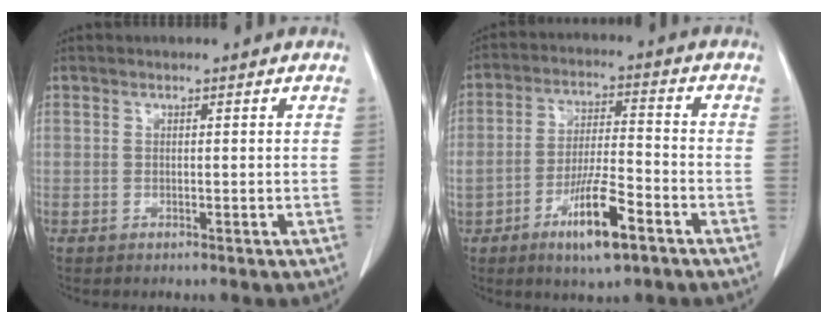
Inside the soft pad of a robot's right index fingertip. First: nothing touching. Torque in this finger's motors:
{"motor_torque": [1.90, -0.24, 0.64, 0.18]}